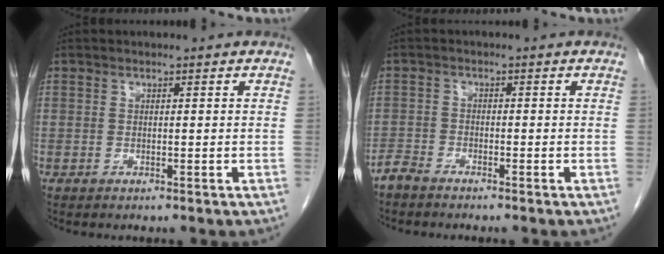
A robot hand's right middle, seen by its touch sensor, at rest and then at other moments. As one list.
[{"total": 2.4, "force": [-2.3, 0.5, 0.6], "torque": [-0.011, -0.003, -0.043]}]